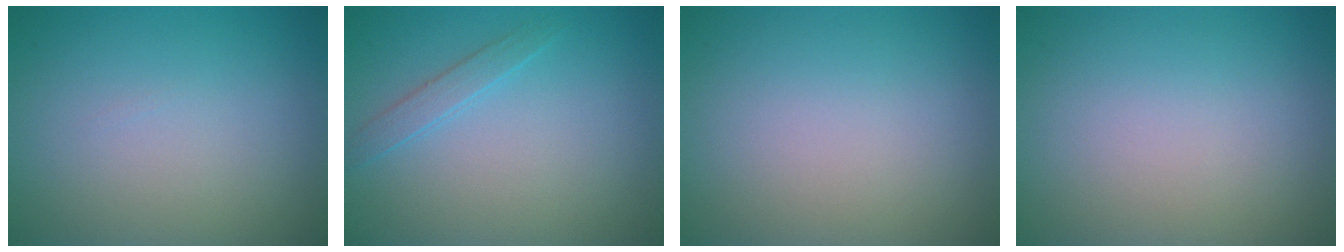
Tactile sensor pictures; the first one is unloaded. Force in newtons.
{"total": 1.4, "press": 1.4, "slide": 0.1}
{"total": 0.0}
{"total": 0.0}